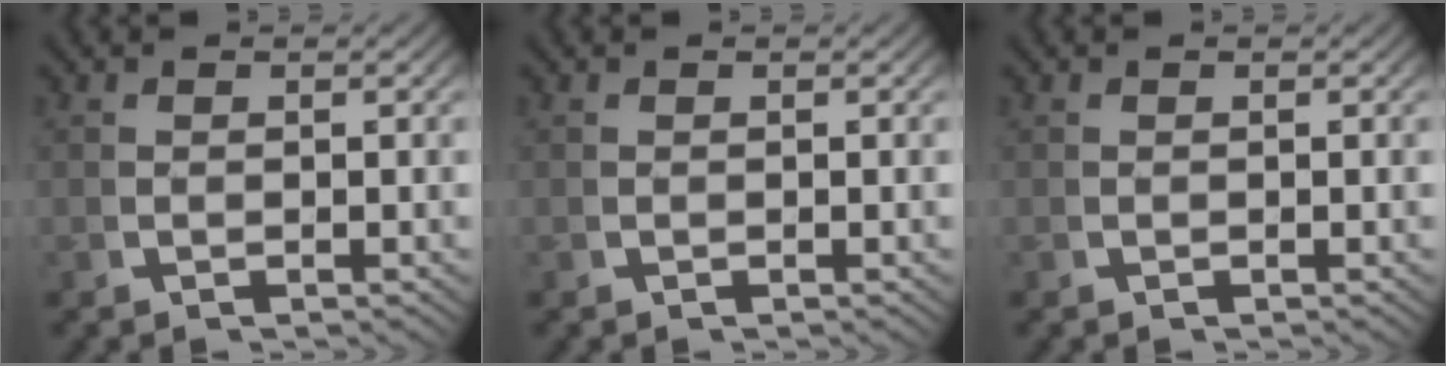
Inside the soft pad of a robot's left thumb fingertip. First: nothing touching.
{"total": 0.0}
{"total": 0.0}